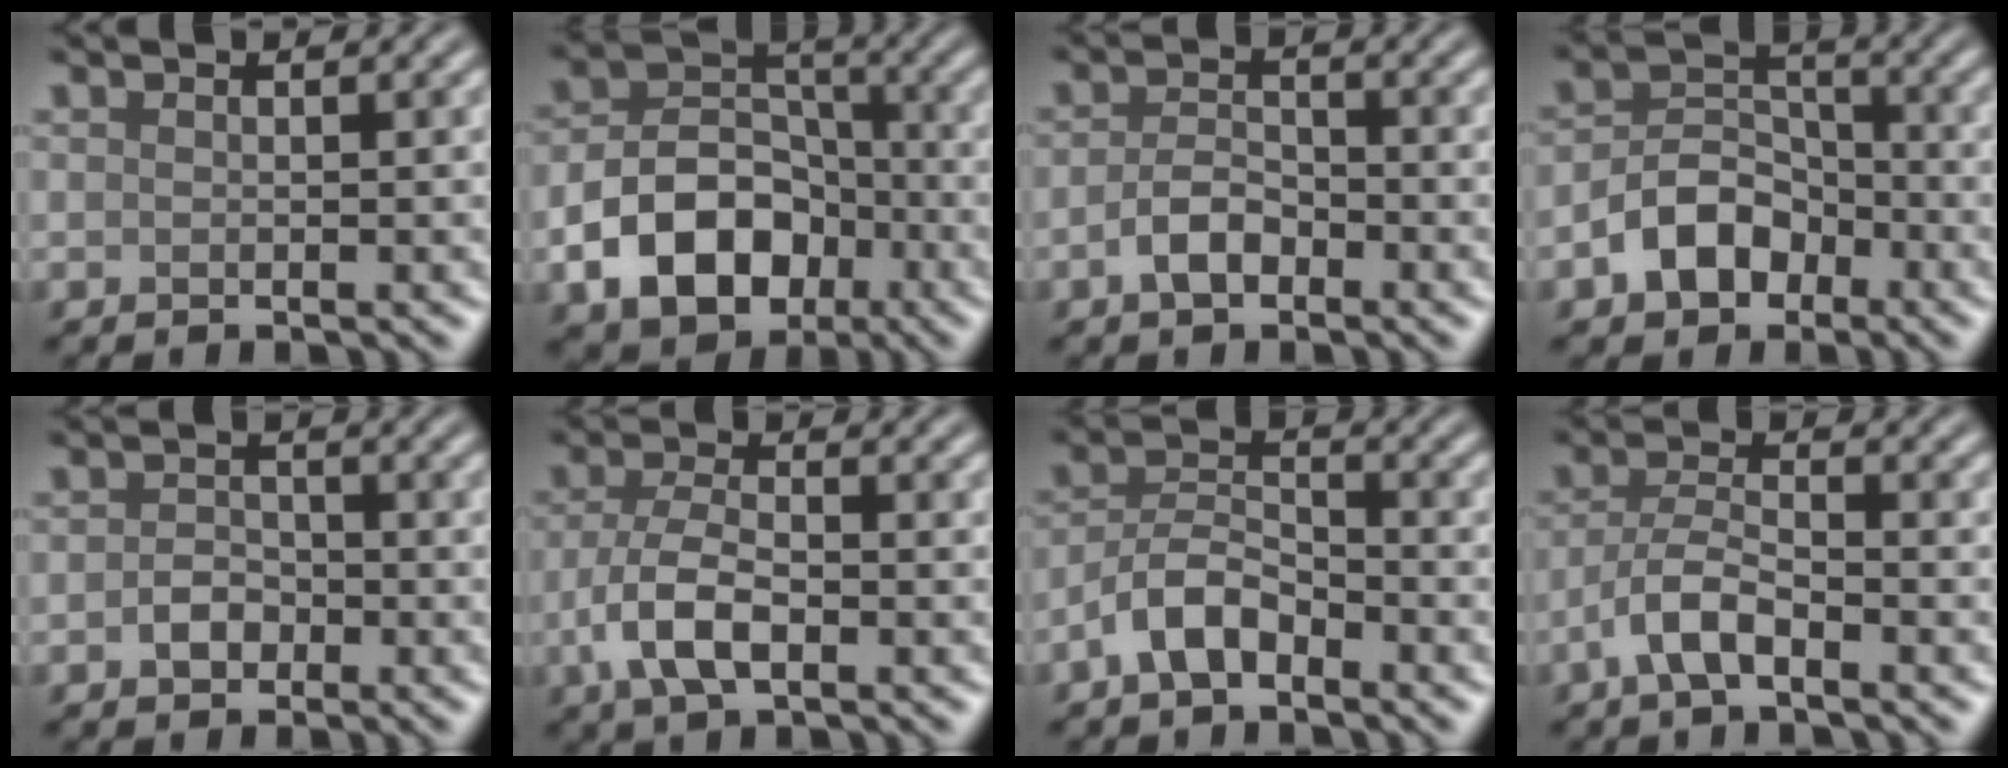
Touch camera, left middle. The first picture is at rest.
{"total": 8.4, "force": [-3.3, 5.8, 5.0], "torque": [-0.086, -0.001, -0.064]}
{"total": 2.7, "force": [-1.3, 1.5, 1.8], "torque": [-0.037, 0.006, -0.029]}
{"total": 4.8, "force": [-2.4, 3.4, 2.5], "torque": [-0.041, 0.005, -0.050]}
{"total": 1.9, "force": [-0.8, 1.5, 1.0], "torque": [-0.018, 0.003, -0.019]}
{"total": 4.5, "force": [-1.6, 2.1, 3.7], "torque": [-0.078, 0.001, -0.036]}
{"total": 3.9, "force": [-2.4, 1.9, 2.4], "torque": [-0.045, 0.013, -0.052]}
{"total": 3.5, "force": [-1.9, 1.2, 2.7], "torque": [-0.058, 0.008, -0.046]}